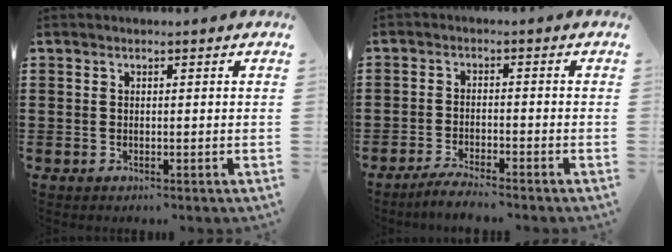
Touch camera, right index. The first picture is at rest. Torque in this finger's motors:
{"motor_torque": [-0.64, 0.82, -0.89, -0.21]}